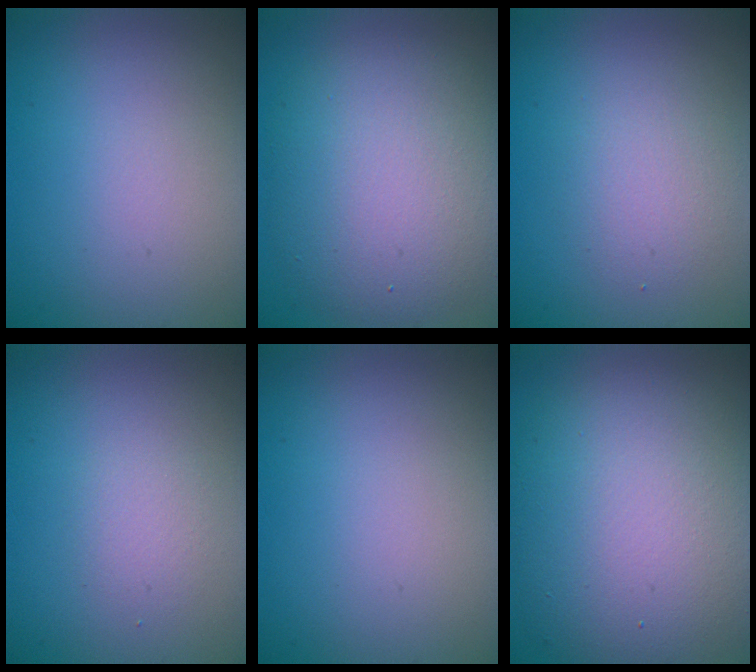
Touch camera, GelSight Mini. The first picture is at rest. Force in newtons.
{"total": 8.2, "press": 8.2, "slide": 0.5}
{"total": 2.4, "press": 2.4, "slide": 0.2}
{"total": 1.3, "press": 1.3, "slide": 0.2}
{"total": 0.0}
{"total": 12.1, "press": 12.1, "slide": 1.1}